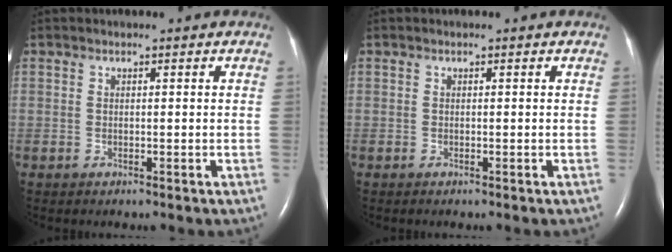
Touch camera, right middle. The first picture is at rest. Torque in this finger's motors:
{"motor_torque": [-0.01, -0.24, 0.01, 0.00]}